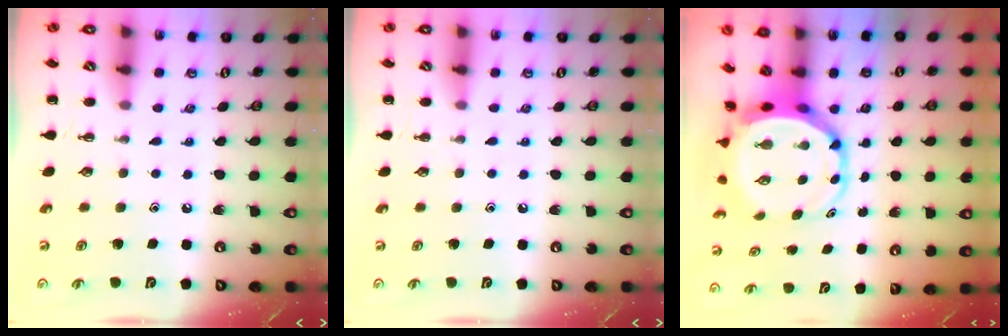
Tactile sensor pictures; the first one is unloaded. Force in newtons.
{"total": 0.0}
{"total": 7.2, "press": 6.9, "slide": 2.2}